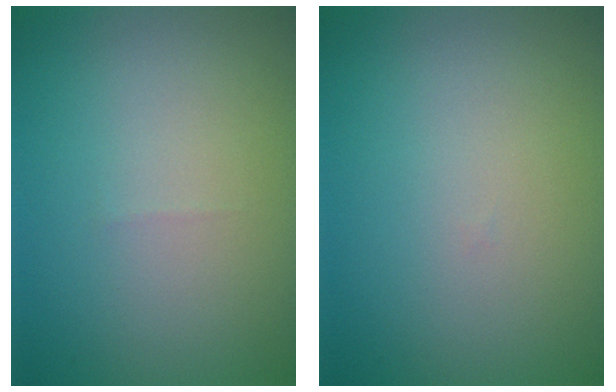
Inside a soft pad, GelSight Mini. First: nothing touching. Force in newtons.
{"total": 0.0}